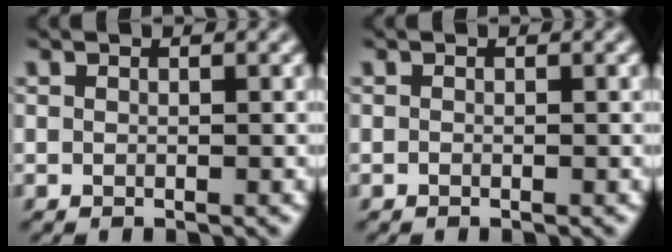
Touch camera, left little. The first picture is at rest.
{"total": 0.0}